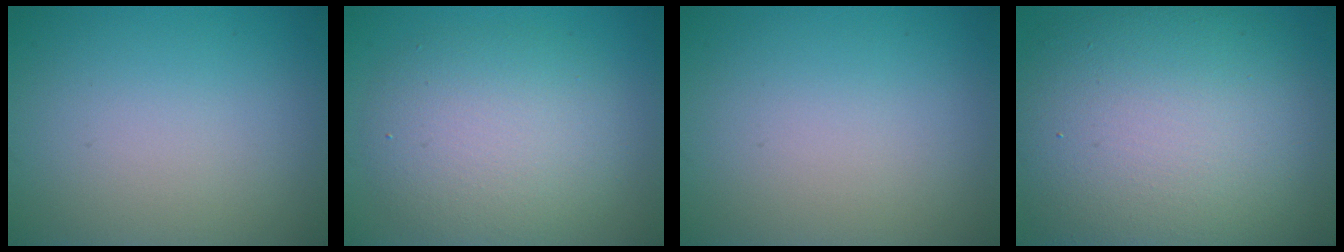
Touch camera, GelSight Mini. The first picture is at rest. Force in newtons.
{"total": 6.0, "press": 5.9, "slide": 0.6}
{"total": 0.0}
{"total": 14.2, "press": 14.1, "slide": 1.1}